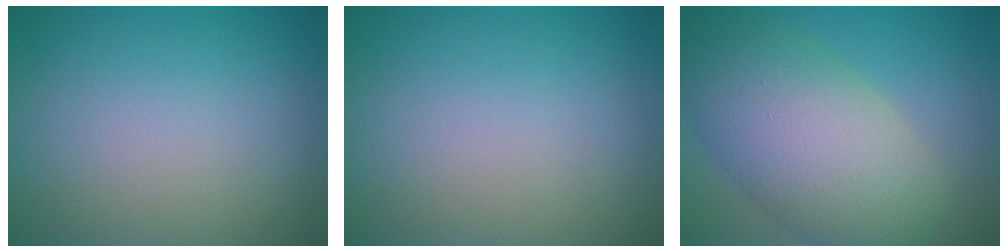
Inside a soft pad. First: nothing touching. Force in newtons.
{"total": 0.0}
{"total": 10.4, "press": 10.4, "slide": 0.6}